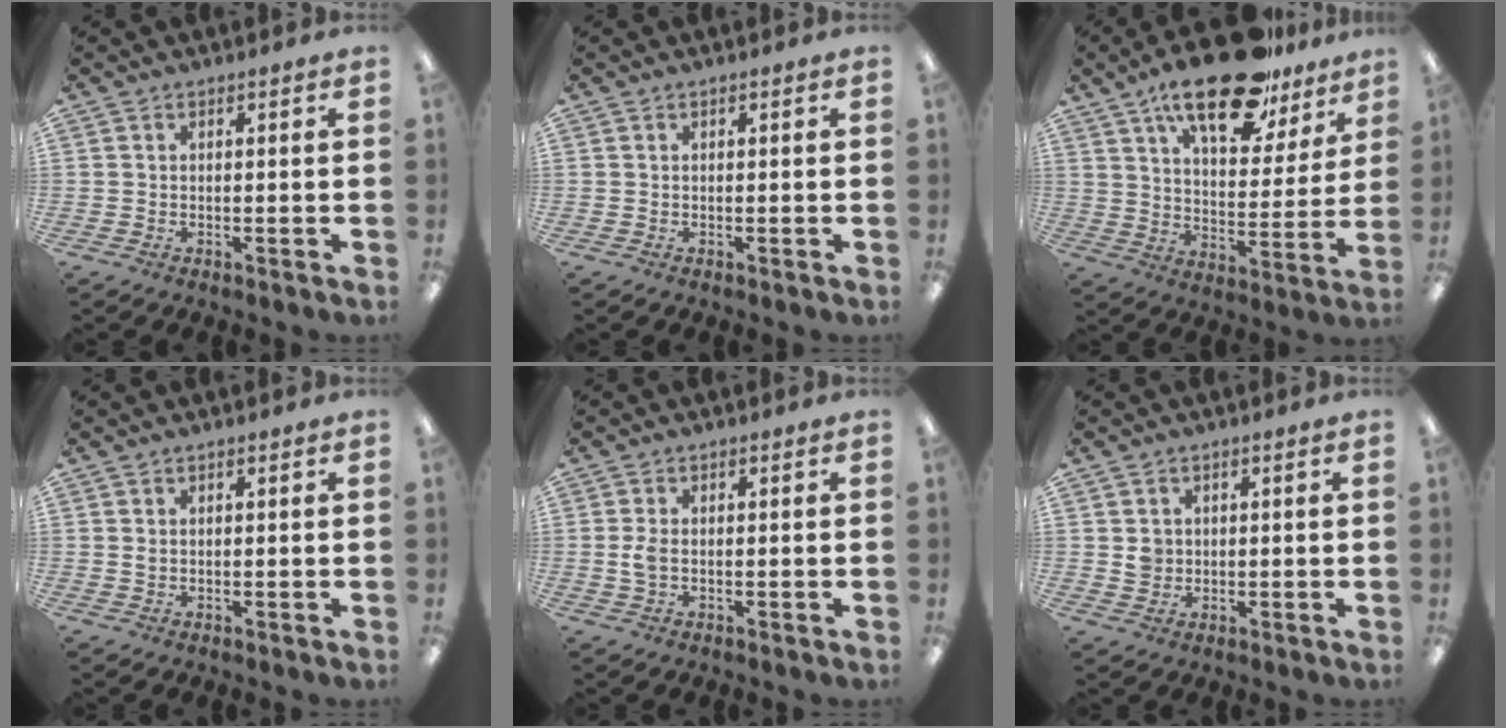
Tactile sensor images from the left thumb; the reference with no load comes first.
{"total": 0.0}
{"total": 20.4, "force": [14.2, 8.0, 12.2], "torque": [-0.194, -0.075, 0.237]}
{"total": 0.8, "force": [0.3, 0.5, 0.6], "torque": [-0.012, 0.004, 0.004]}
{"total": 3.2, "force": [-0.1, 1.8, 2.7], "torque": [-0.058, -0.003, -0.008]}
{"total": 2.9, "force": [0.5, 2.8, 0.8], "torque": [-0.004, -0.002, 0.005]}